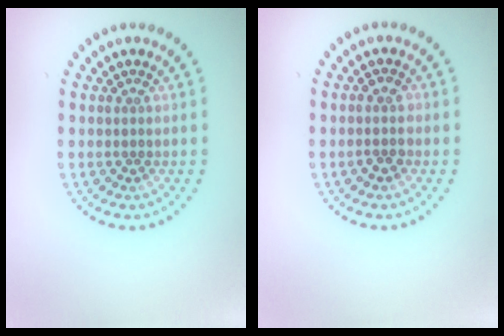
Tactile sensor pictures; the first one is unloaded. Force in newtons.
{"total": 1.7, "press": 1.6, "slide": 0.6}